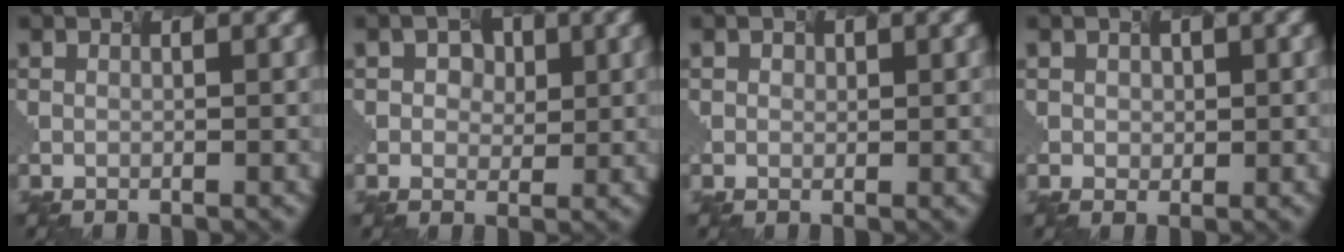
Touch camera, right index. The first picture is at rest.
{"total": 1.6, "force": [0.4, 1.4, 0.5], "torque": [-0.015, 0.006, 0.012]}
{"total": 0.6, "force": [-0.1, -0.1, -0.6], "torque": [0.004, 0.003, 0.012]}
{"total": 0.6, "force": [-0.2, 0.4, -0.4], "torque": [-0.001, 0.001, 0.012]}